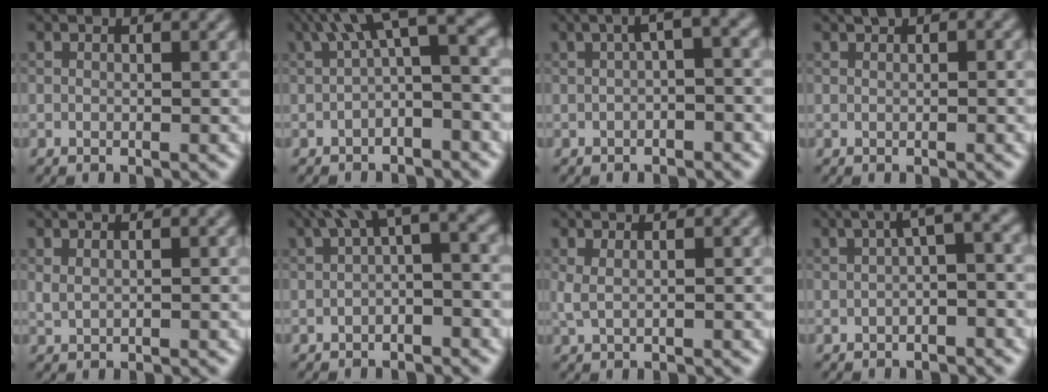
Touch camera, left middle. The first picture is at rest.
{"total": 6.1, "force": [1.3, 2.1, 5.6], "torque": [-0.076, 0.022, 0.008]}
{"total": 2.7, "force": [0.2, 0.6, 2.7], "torque": [-0.040, 0.014, -0.002]}
{"total": 1.1, "force": [0.6, 0.5, 0.8], "torque": [-0.010, 0.005, 0.006]}
{"total": 0.7, "force": [0.5, 0.2, 0.4], "torque": [-0.013, 0.002, 0.010]}
{"total": 4.1, "force": [0.9, 1.3, 3.8], "torque": [-0.054, 0.017, 0.005]}
{"total": 1.2, "force": [0.4, 0.4, 1.1], "torque": [-0.021, 0.002, 0.007]}
{"total": 3.0, "force": [0.1, 0.8, 2.9], "torque": [-0.044, 0.015, -0.004]}